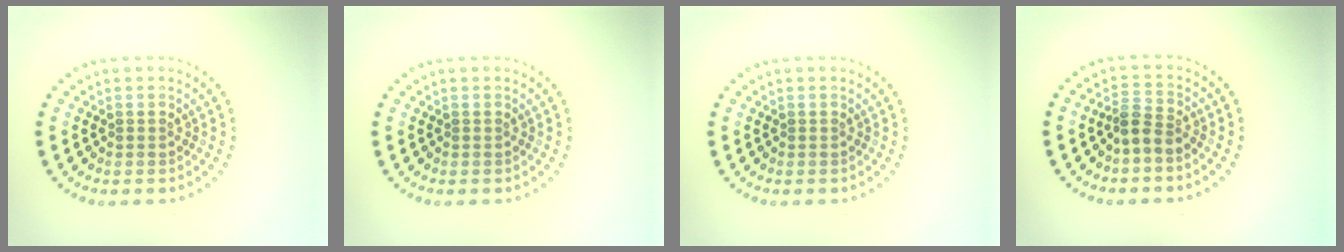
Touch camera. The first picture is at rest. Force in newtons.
{"total": 0.0}
{"total": 0.0}
{"total": 2.3, "press": 1.8, "slide": 1.6}